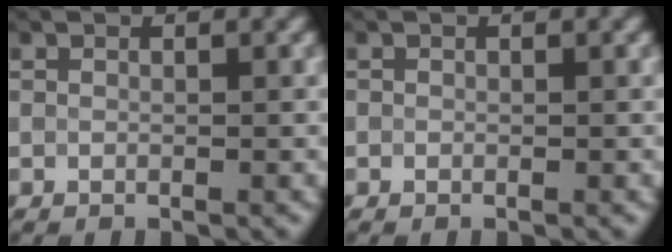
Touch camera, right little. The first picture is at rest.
{"total": 0.0}